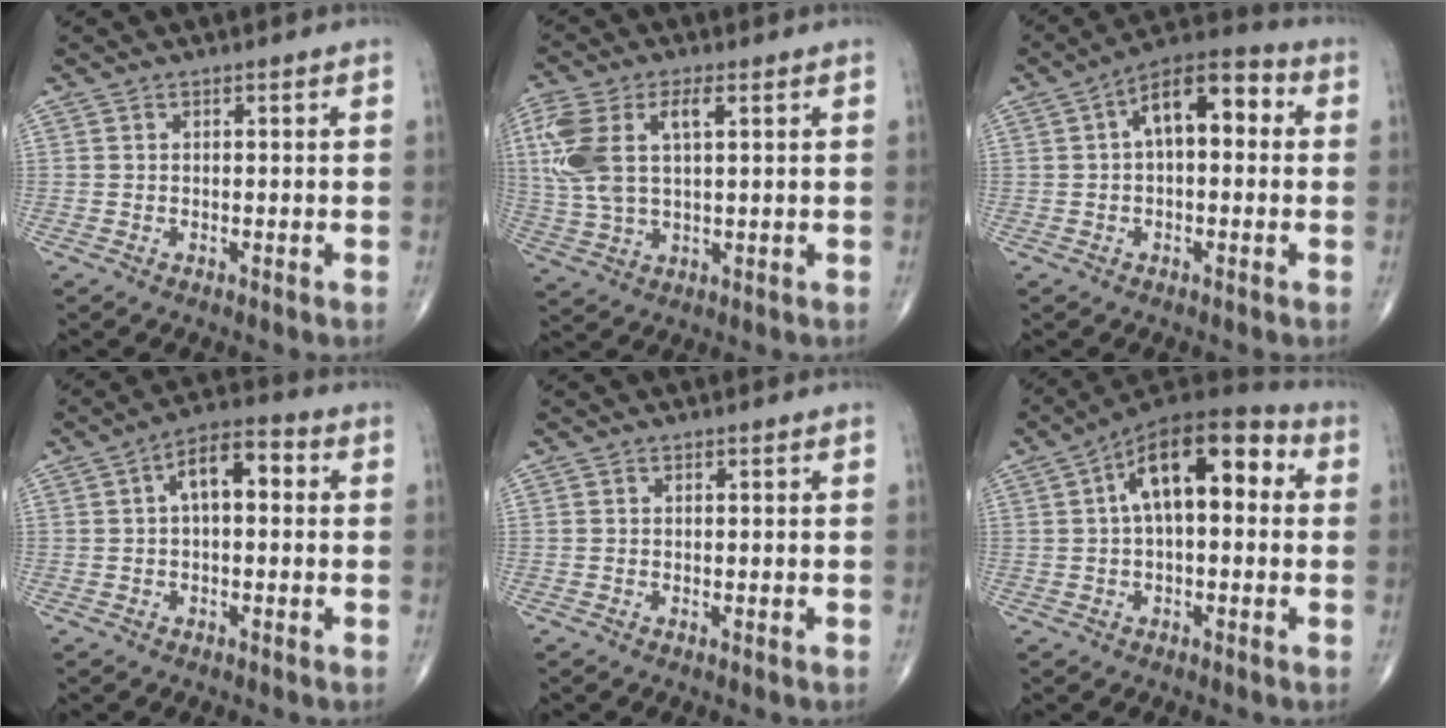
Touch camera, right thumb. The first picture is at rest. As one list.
[{"total": 12.8, "force": [3.3, 6.4, 10.7], "torque": [-0.254, 0.013, 0.068]}, {"total": 11.2, "force": [1.7, 5.8, 9.4], "torque": [-0.122, 0.037, 0.014]}, {"total": 7.9, "force": [1.1, 4.1, 6.6], "torque": [-0.087, 0.029, 0.006]}, {"total": 0.0}, {"total": 15.6, "force": [3.0, 7.6, 13.3], "torque": [-0.182, 0.043, 0.038]}]